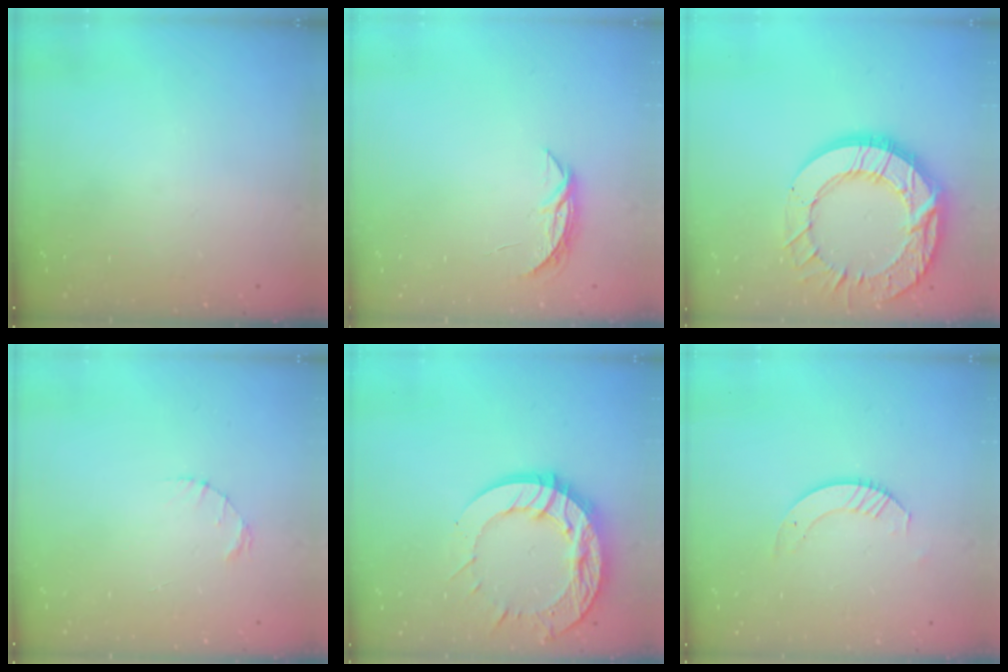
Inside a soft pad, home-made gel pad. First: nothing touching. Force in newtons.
{"total": 4.8, "press": 4.7, "slide": 0.5}
{"total": 22.1, "press": 22.0, "slide": 2.0}
{"total": 1.4, "press": 1.4, "slide": 0.2}
{"total": 15.9, "press": 15.8, "slide": 1.4}
{"total": 3.2, "press": 3.2, "slide": 0.3}